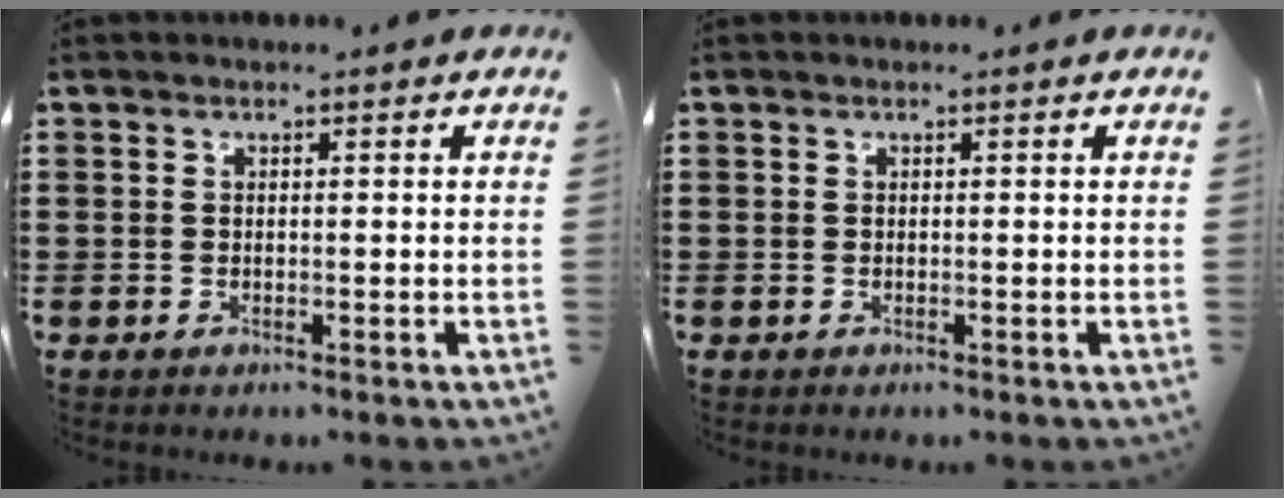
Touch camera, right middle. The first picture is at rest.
{"total": 0.0}